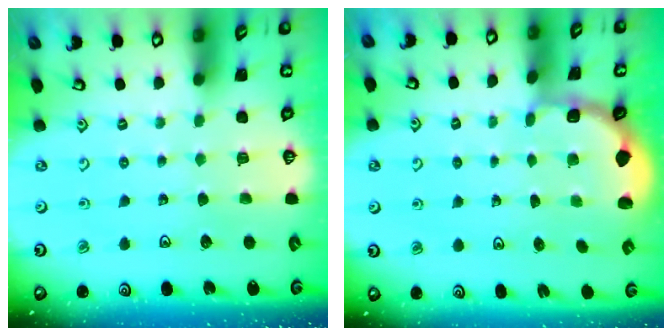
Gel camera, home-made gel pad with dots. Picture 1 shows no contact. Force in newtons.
{"total": 1.8, "press": 1.7, "slide": 0.7}